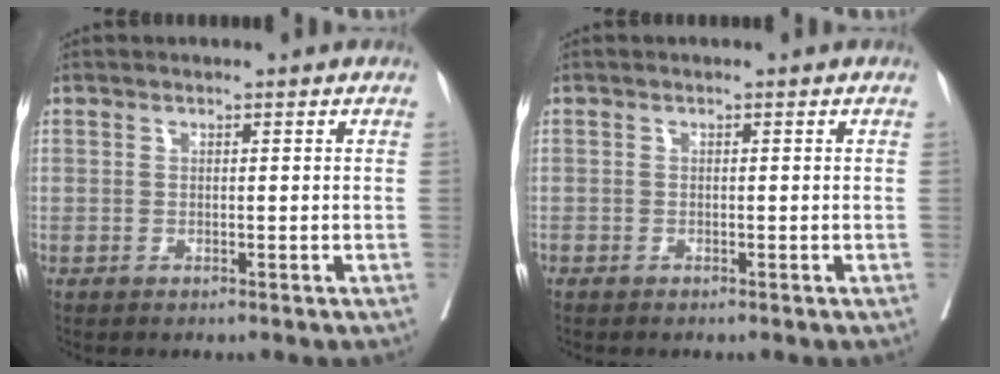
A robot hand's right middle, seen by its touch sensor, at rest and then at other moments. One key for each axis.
{"total": 0.0}